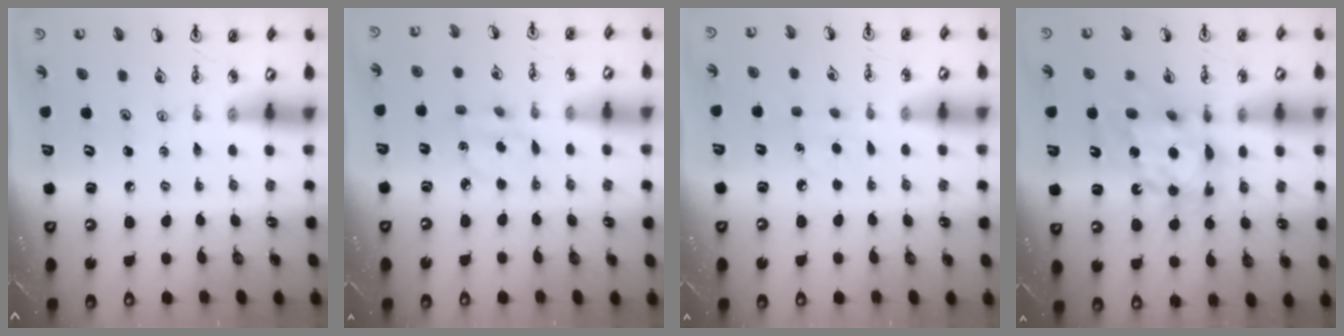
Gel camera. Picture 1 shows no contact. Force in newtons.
{"total": 2.2, "press": 2.2, "slide": 0.2}
{"total": 4.5, "press": 4.5, "slide": 0.5}
{"total": 12.7, "press": 12.7, "slide": 1.5}